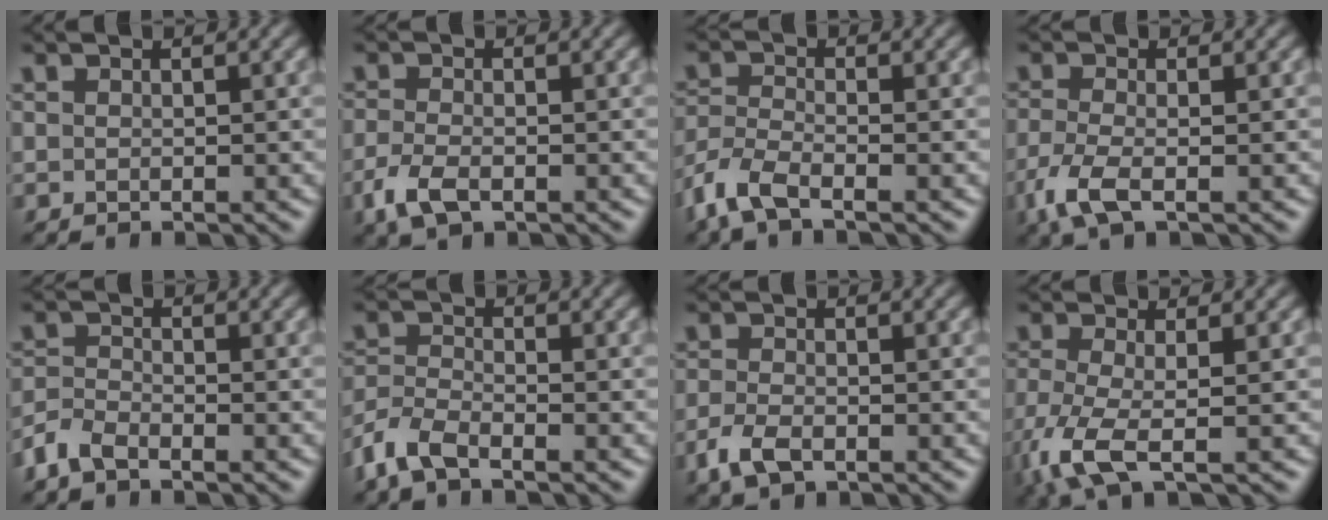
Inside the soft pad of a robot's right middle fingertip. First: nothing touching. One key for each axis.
{"total": 3.2, "fx": -1.7, "fy": 1.5, "fz": 2.2, "tx": -0.056, "ty": -0.006, "tz": -0.039}
{"total": 4.3, "fx": -3.0, "fy": 1.5, "fz": 2.7, "tx": -0.067, "ty": -0.010, "tz": -0.075}
{"total": 3.6, "fx": -1.8, "fy": 1.3, "fz": 2.9, "tx": -0.077, "ty": -0.007, "tz": -0.044}
{"total": 2.4, "fx": -1.8, "fy": 1.1, "fz": 1.2, "tx": -0.027, "ty": 0.003, "tz": -0.046}
{"total": 3.8, "fx": -2.8, "fy": 1.4, "fz": 2.2, "tx": -0.050, "ty": -0.005, "tz": -0.070}
{"total": 2.8, "fx": -1.5, "fy": 1.4, "fz": 1.9, "tx": -0.046, "ty": -0.004, "tz": -0.035}
{"total": 5.1, "fx": -2.3, "fy": 1.5, "fz": 4.3, "tx": -0.112, "ty": -0.019, "tz": -0.054}